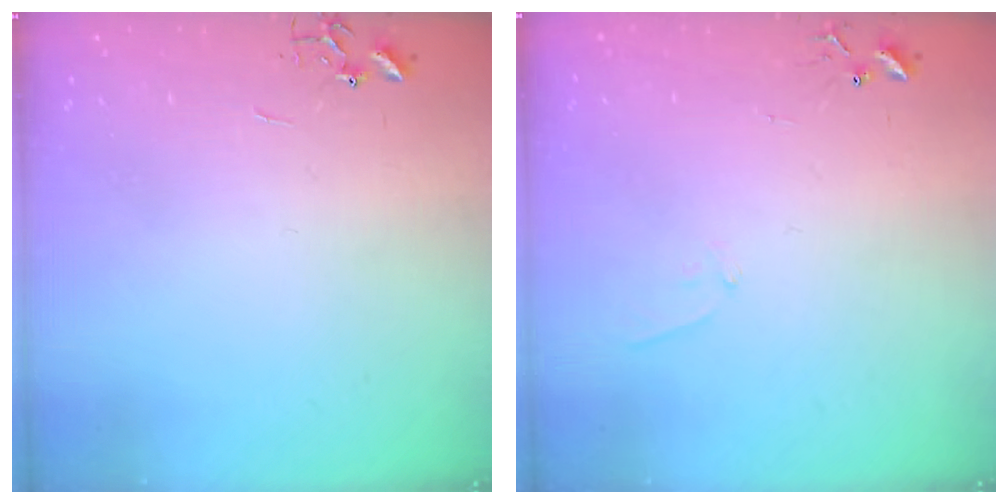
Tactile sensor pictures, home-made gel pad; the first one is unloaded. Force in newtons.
{"total": 6.0, "press": 5.9, "slide": 0.8}